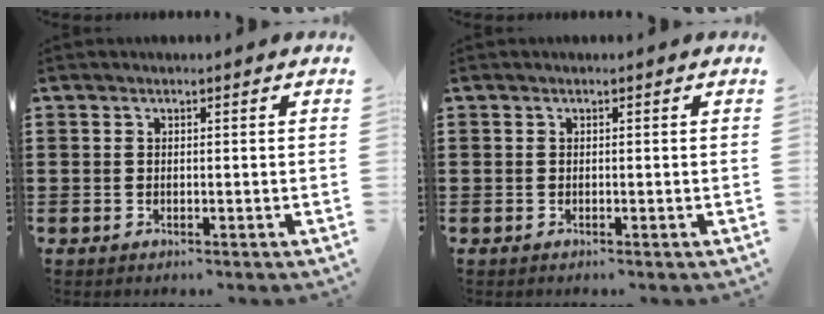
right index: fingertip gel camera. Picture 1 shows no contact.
{"total": 0.0}